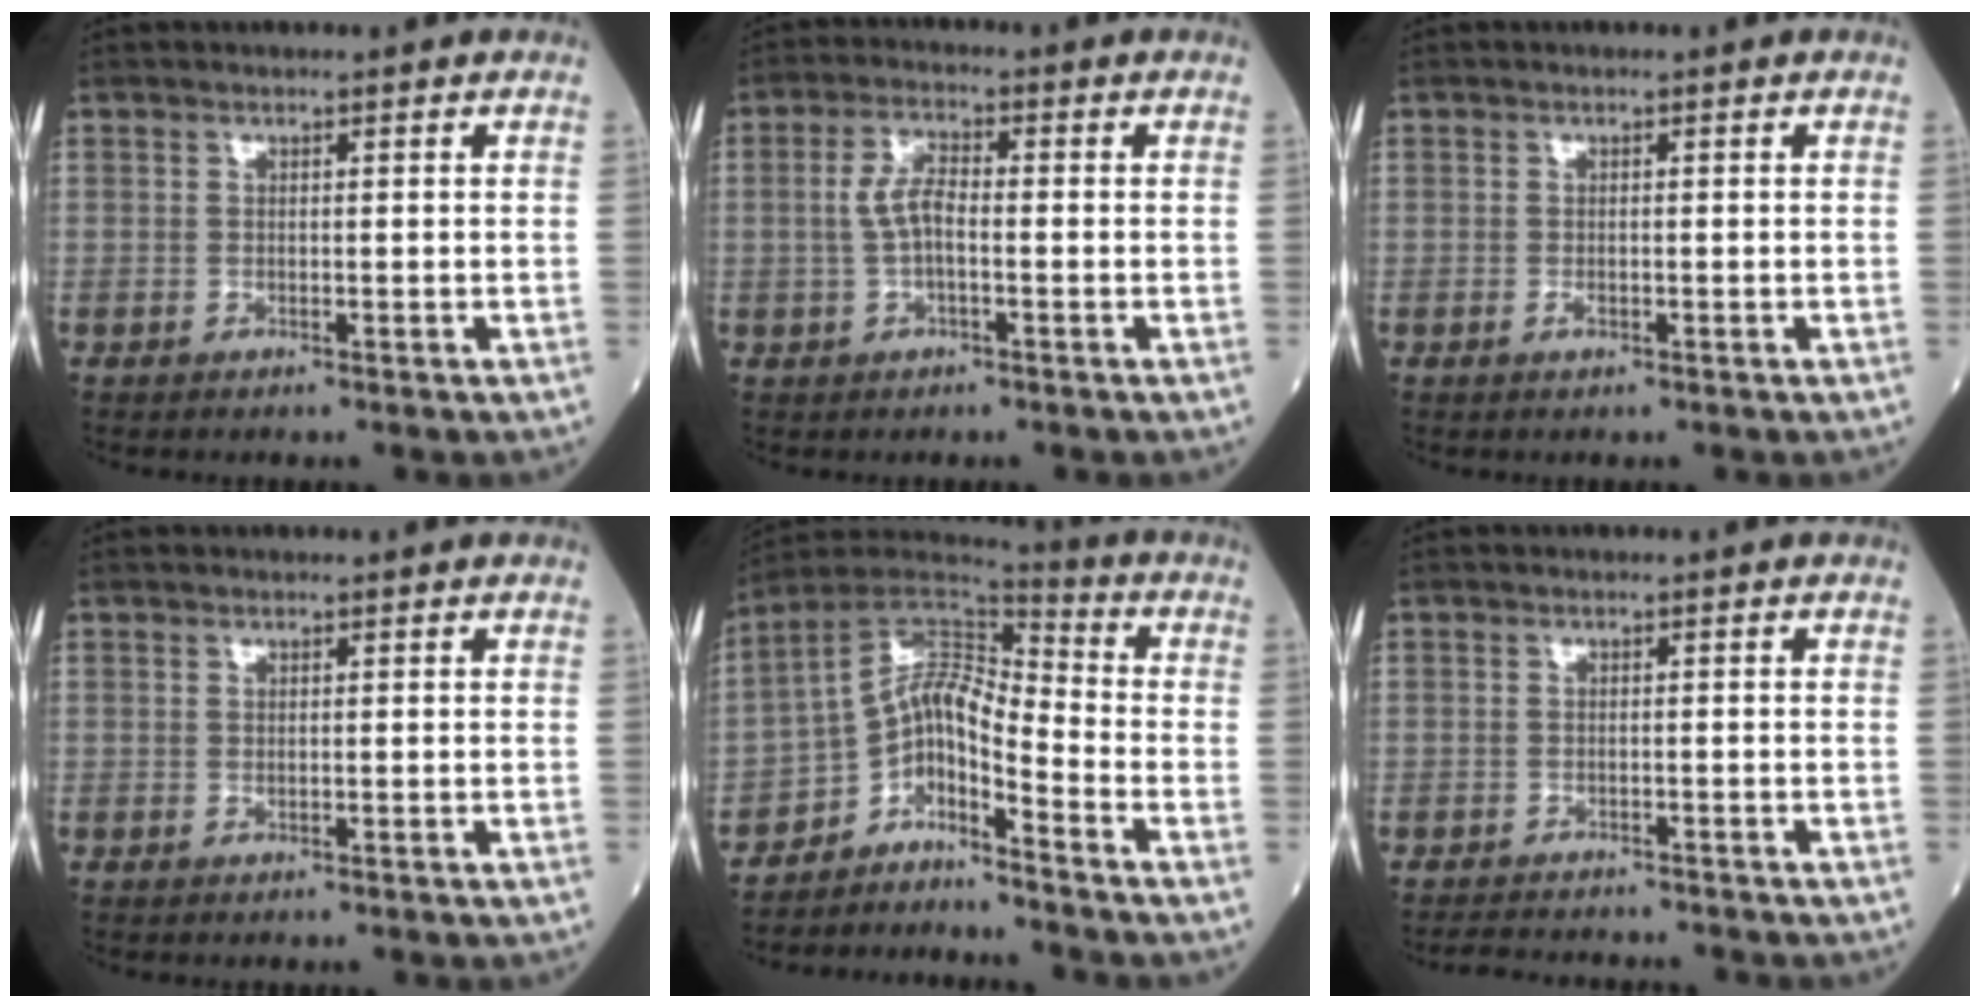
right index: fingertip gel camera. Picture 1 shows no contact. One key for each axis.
{"total": 4.4, "fx": -0.4, "fy": 1.5, "fz": 4.1, "tx": -0.093, "ty": 0.009, "tz": -0.009}
{"total": 0.7, "fx": -0.4, "fy": 0.3, "fz": 0.6, "tx": -0.012, "ty": 0.000, "tz": -0.006}
{"total": 0.0}
{"total": 8.8, "fx": -6.1, "fy": 2.3, "fz": 5.9, "tx": -0.113, "ty": 0.031, "tz": -0.114}
{"total": 5.3, "fx": -5.1, "fy": 1.3, "fz": 0.9, "tx": -0.013, "ty": -0.009, "tz": -0.076}